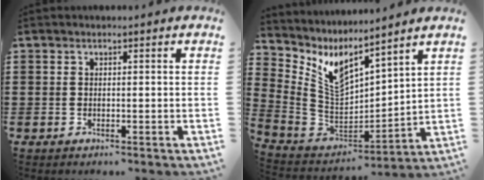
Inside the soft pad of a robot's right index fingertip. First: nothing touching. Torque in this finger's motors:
{"motor_torque": [0.64, 1.50, 0.45, 0.06]}